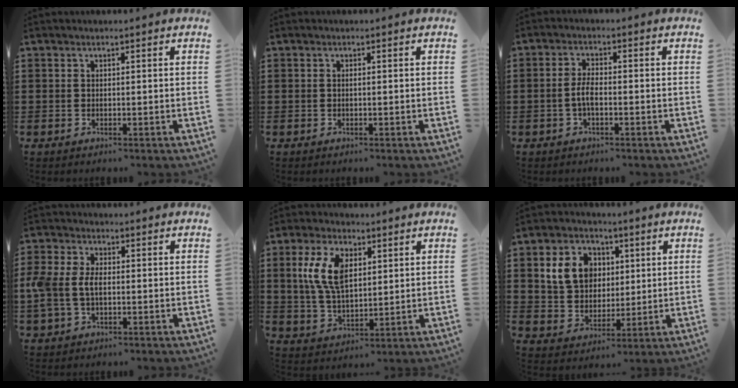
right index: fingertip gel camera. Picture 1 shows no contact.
{"total": 0.0}
{"total": 3.2, "force": [-0.8, 1.1, 2.9], "torque": [-0.067, 0.000, -0.020]}
{"total": 4.9, "force": [-0.4, 3.2, 3.7], "torque": [-0.107, -0.003, -0.019]}
{"total": 8.8, "force": [2.7, 4.8, 6.8], "torque": [-0.157, 0.011, 0.046]}
{"total": 8.7, "force": [2.4, 7.1, 4.4], "torque": [-0.112, 0.021, 0.043]}